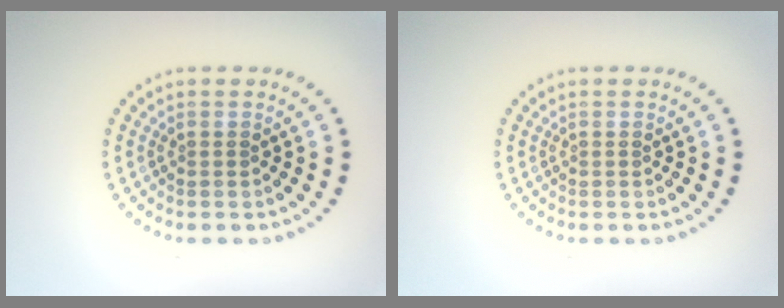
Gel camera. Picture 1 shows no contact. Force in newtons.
{"total": 0.0}